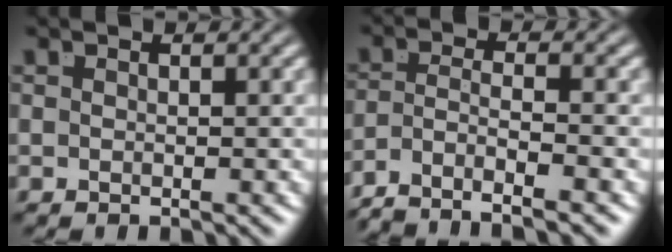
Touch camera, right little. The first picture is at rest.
{"total": 6.8, "force": [-4.9, 3.4, 3.2], "torque": [-0.073, -0.031, -0.076]}